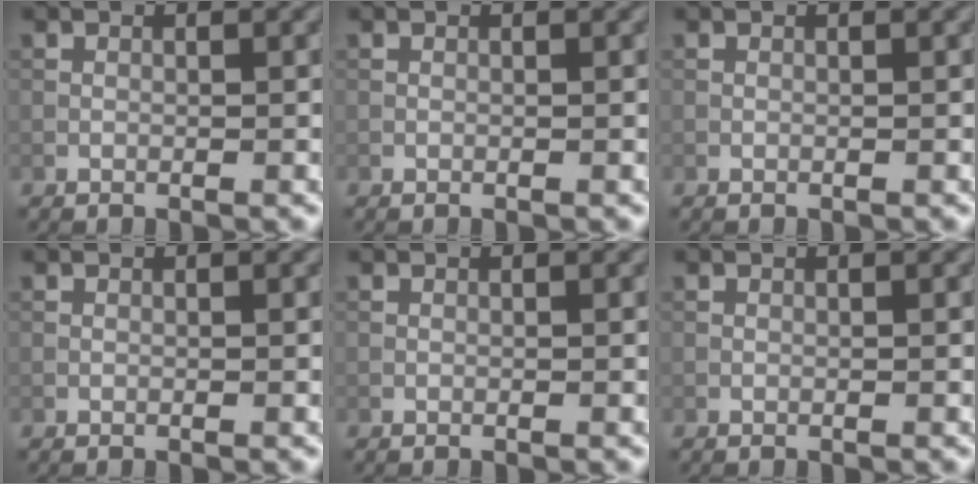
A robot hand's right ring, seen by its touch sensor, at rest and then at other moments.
{"total": 0.0}
{"total": 0.0}
{"total": 0.0}
{"total": 0.0}
{"total": 0.0}